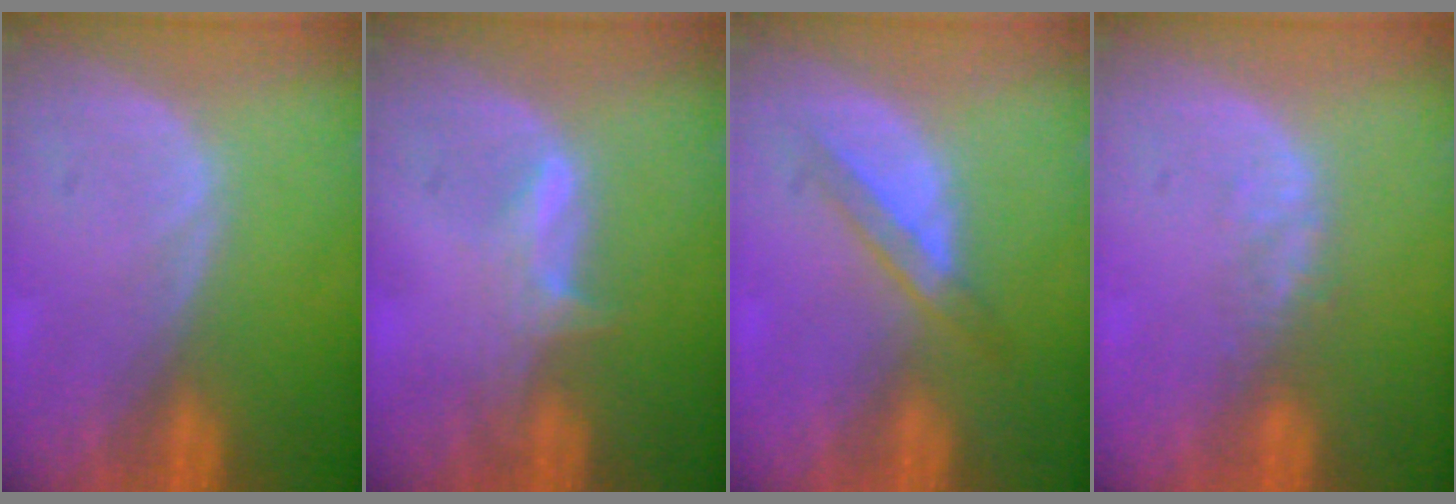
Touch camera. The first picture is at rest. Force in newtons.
{"total": 2.8, "press": 2.8, "slide": 0.4}
{"total": 3.4, "press": 3.2, "slide": 1.1}
{"total": 2.5, "press": 1.9, "slide": 1.7}